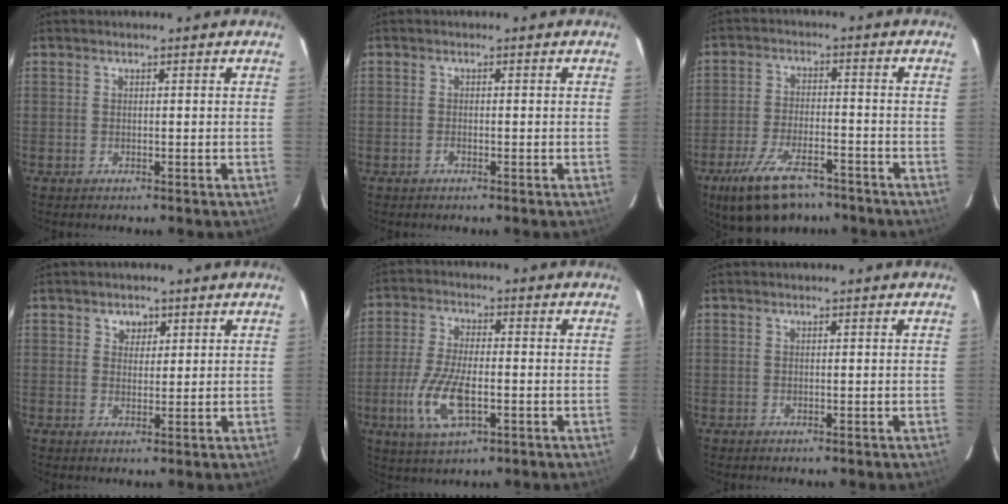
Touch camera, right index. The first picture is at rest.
{"total": 0.7, "force": [-0.5, 0.3, 0.4], "torque": [-0.008, 0.002, -0.012]}
{"total": 13.6, "force": [-9.6, 5.7, 7.9], "torque": [-0.173, -0.017, -0.162]}
{"total": 2.6, "force": [1.3, 2.2, 0.6], "torque": [0.000, 0.006, 0.021]}
{"total": 11.0, "force": [-3.5, 4.3, 9.6], "torque": [-0.206, -0.009, -0.064]}
{"total": 0.0}